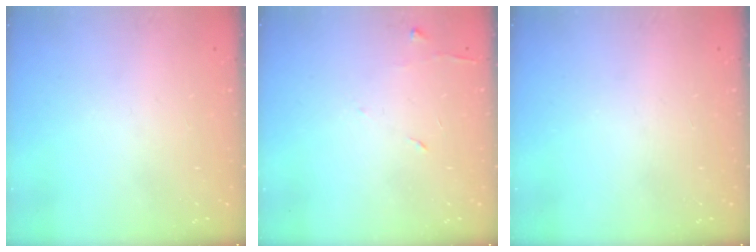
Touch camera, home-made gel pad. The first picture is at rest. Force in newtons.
{"total": 5.8, "press": 5.7, "slide": 0.6}
{"total": 0.0}